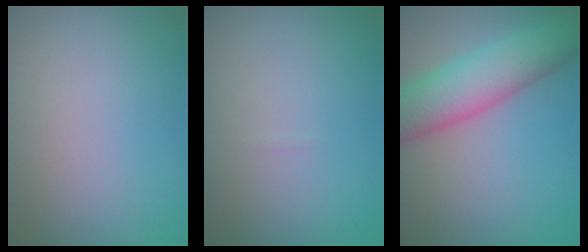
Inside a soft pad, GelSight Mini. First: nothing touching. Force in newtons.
{"total": 0.0}
{"total": 6.9, "press": 6.9, "slide": 0.2}